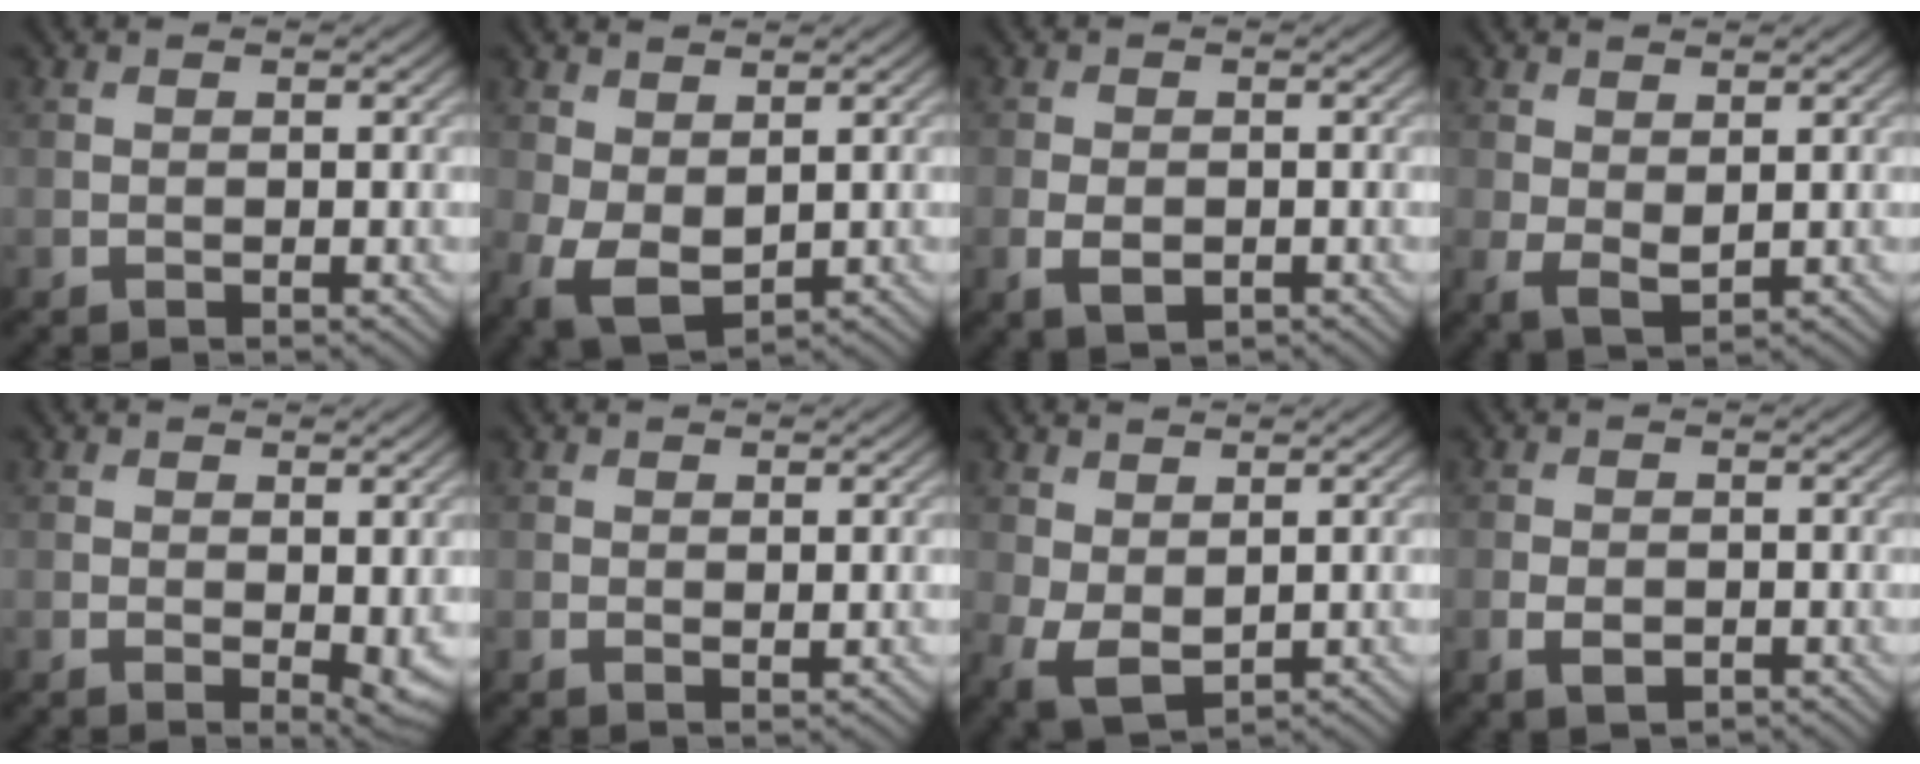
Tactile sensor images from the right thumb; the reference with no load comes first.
{"total": 5.6, "force": [-0.2, 3.4, 4.5], "torque": [-0.114, -0.010, 0.001]}
{"total": 3.1, "force": [-1.1, 1.9, 2.2], "torque": [-0.047, -0.008, -0.020]}
{"total": 2.9, "force": [0.7, 1.6, 2.3], "torque": [-0.054, -0.006, 0.017]}
{"total": 2.9, "force": [0.0, 1.4, 2.5], "torque": [-0.036, -0.010, 0.006]}
{"total": 0.7, "force": [0.3, 0.3, 0.6], "torque": [-0.008, -0.003, 0.005]}
{"total": 4.5, "force": [0.1, 2.8, 3.6], "torque": [-0.092, -0.007, 0.008]}
{"total": 2.5, "force": [-1.0, 1.5, 1.6], "torque": [-0.034, -0.006, -0.019]}